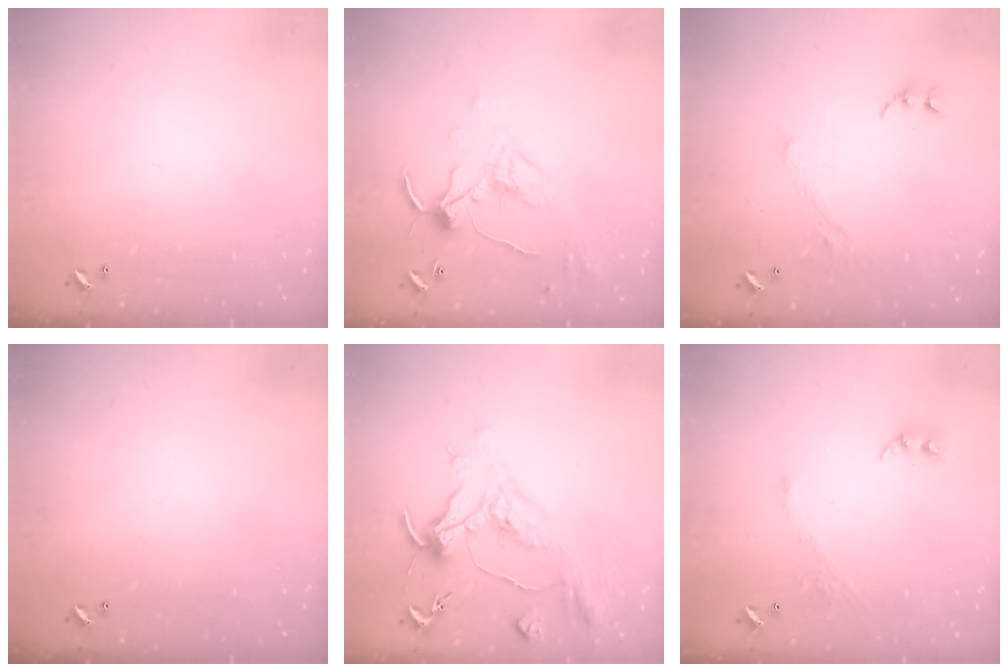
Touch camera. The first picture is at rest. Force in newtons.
{"total": 1.2, "press": 0.8, "slide": 0.8}
{"total": 1.7, "press": 1.6, "slide": 0.5}
{"total": 0.0}
{"total": 1.6, "press": 1.5, "slide": 0.6}
{"total": 5.4, "press": 5.3, "slide": 0.7}